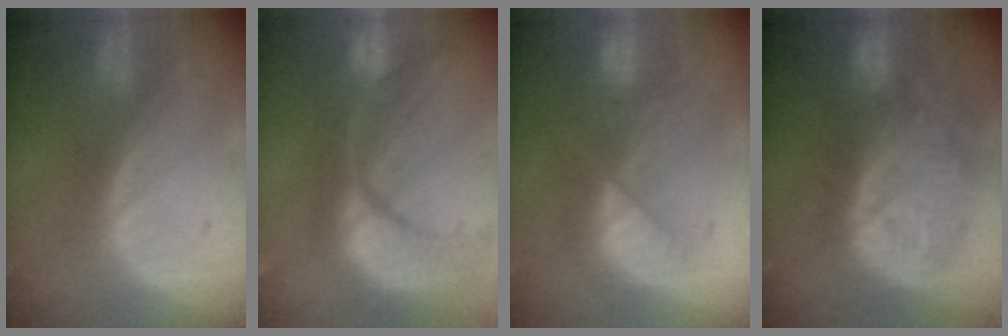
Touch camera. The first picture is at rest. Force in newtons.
{"total": 14.3, "press": 11.4, "slide": 8.7}
{"total": 7.4, "press": 7.1, "slide": 2.1}
{"total": 12.1, "press": 11.0, "slide": 5.1}